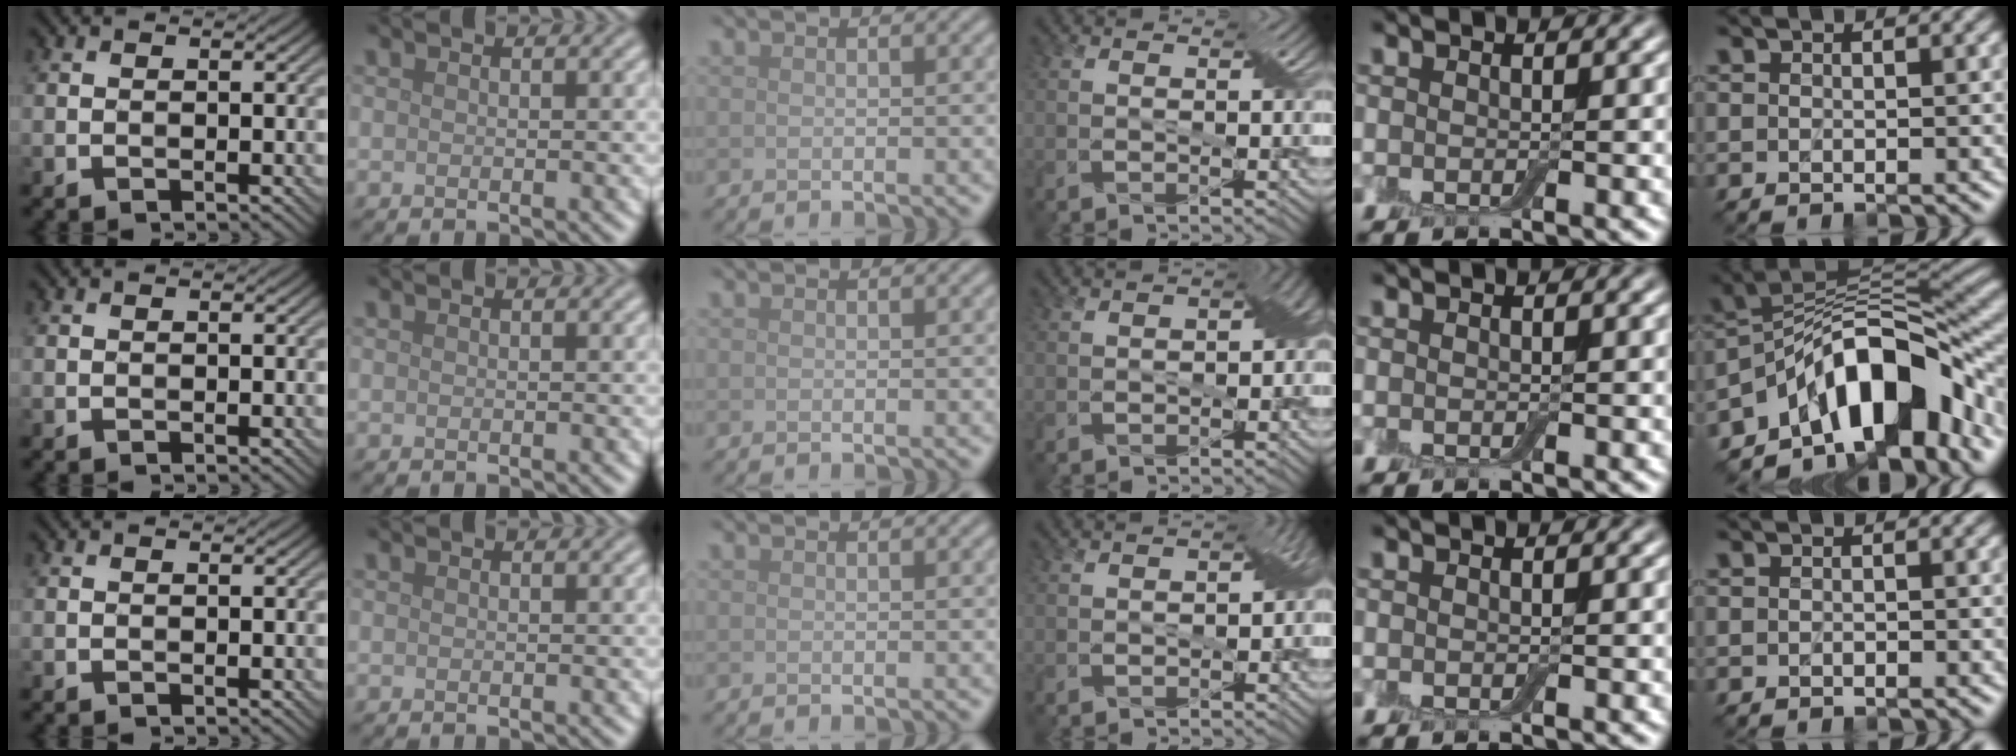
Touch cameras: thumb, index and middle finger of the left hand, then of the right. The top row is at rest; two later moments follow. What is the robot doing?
{"motion": "pour", "object": "bottle"}